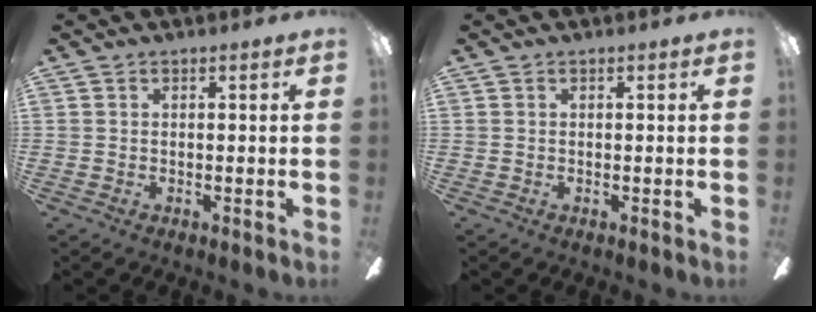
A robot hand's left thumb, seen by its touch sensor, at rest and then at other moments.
{"total": 0.0}